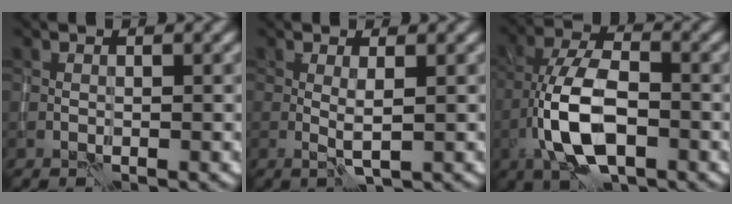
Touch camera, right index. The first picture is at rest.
{"total": 1.5, "force": [0.1, 0.1, 1.5], "torque": [-0.032, -0.007, 0.002]}
{"total": 8.9, "force": [-3.2, 4.1, 7.1], "torque": [-0.148, 0.003, -0.066]}